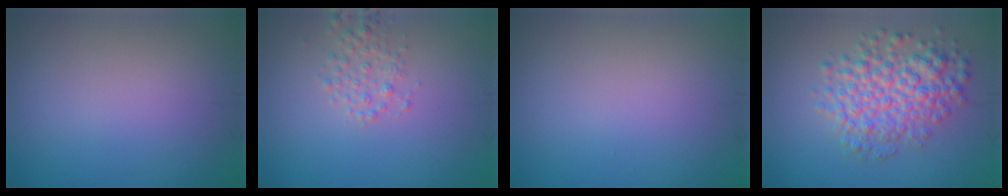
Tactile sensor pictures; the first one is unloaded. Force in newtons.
{"total": 1.8, "press": 1.8, "slide": 0.1}
{"total": 0.0}
{"total": 5.7, "press": 5.7, "slide": 0.1}